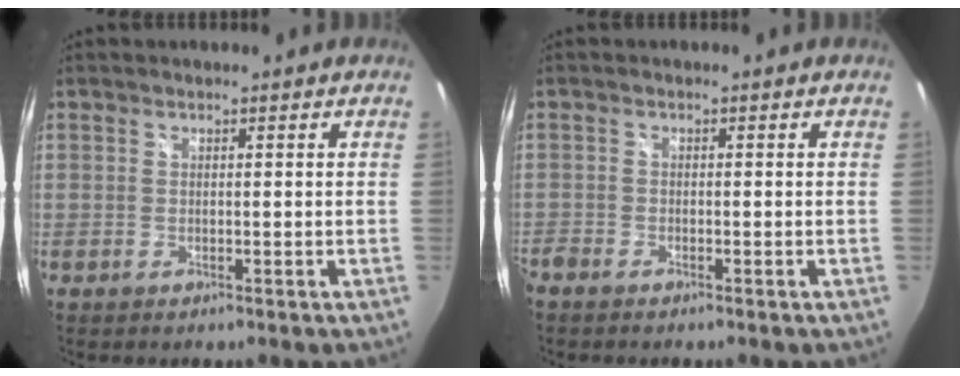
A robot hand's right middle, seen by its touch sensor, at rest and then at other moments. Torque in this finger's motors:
{"motor_torque": [0.67, -0.63, 0.18, 0.16]}